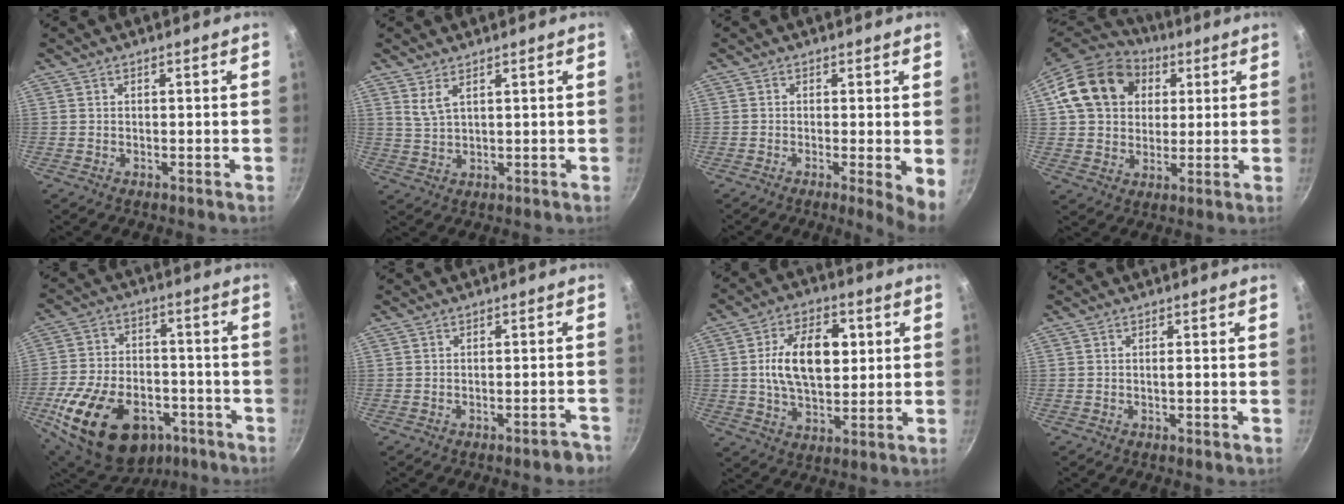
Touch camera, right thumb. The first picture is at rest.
{"total": 3.3, "force": [2.0, 1.1, 2.5], "torque": [-0.050, -0.016, 0.045]}
{"total": 5.0, "force": [-0.5, 0.9, 5.0], "torque": [-0.065, -0.012, -0.008]}
{"total": 18.1, "force": [5.1, 14.4, 9.8], "torque": [-0.161, 0.018, 0.081]}
{"total": 24.4, "force": [-10.6, 15.7, 15.3], "torque": [-0.255, 0.041, -0.161]}
{"total": 3.4, "force": [-2.7, 0.8, 1.9], "torque": [-0.013, 0.036, -0.016]}
{"total": 14.2, "force": [2.2, 8.6, 11.1], "torque": [-0.159, 0.002, 0.032]}
{"total": 0.6, "force": [-0.2, 0.1, 0.6], "torque": [-0.012, 0.004, -0.005]}